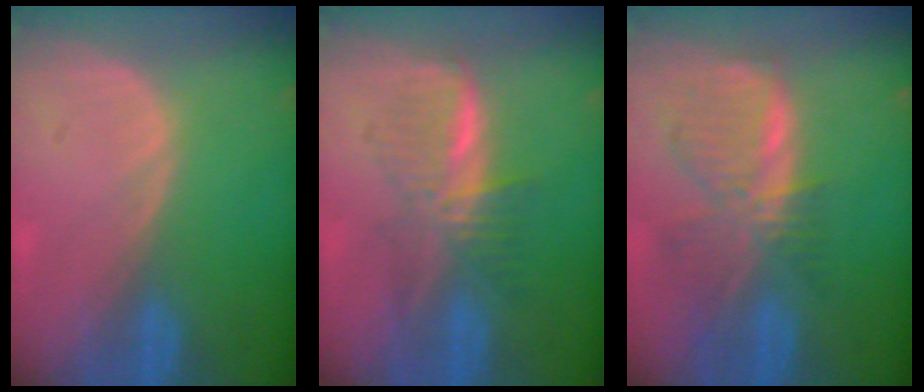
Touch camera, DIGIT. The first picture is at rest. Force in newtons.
{"total": 5.9, "press": 5.8, "slide": 1.1}
{"total": 8.4, "press": 7.3, "slide": 4.0}